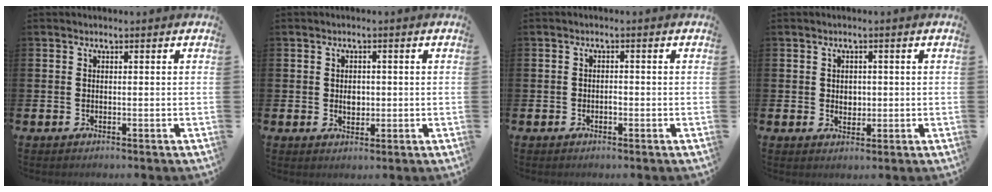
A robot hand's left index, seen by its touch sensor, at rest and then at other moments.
{"total": 2.1, "force": [0.1, 1.6, 1.3], "torque": [0.002, -0.005, -0.005]}
{"total": 1.0, "force": [-0.4, 0.7, 0.5], "torque": [-0.005, -0.001, -0.010]}
{"total": 1.8, "force": [0.5, 1.6, 0.7], "torque": [0.006, 0.002, 0.003]}